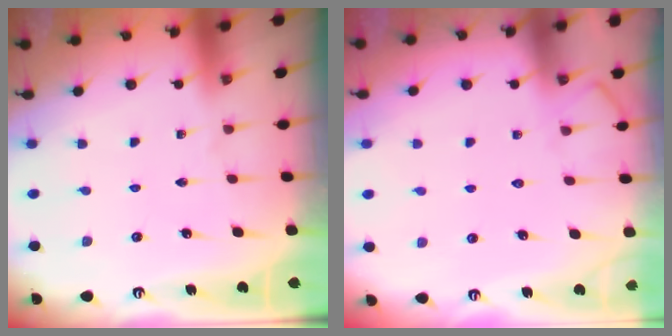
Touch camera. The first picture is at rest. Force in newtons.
{"total": 6.1, "press": 6.1, "slide": 0.7}